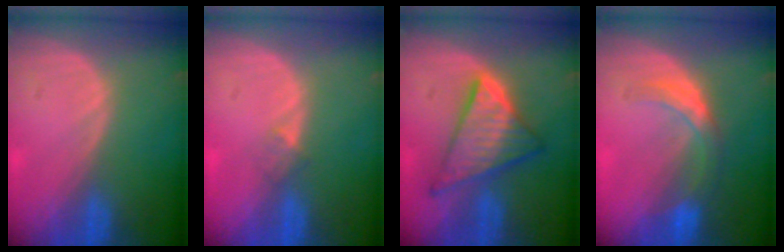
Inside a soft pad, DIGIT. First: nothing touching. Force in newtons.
{"total": 1.5, "press": 1.2, "slide": 1.0}
{"total": 9.2, "press": 9.2, "slide": 0.7}
{"total": 5.9, "press": 5.2, "slide": 2.8}